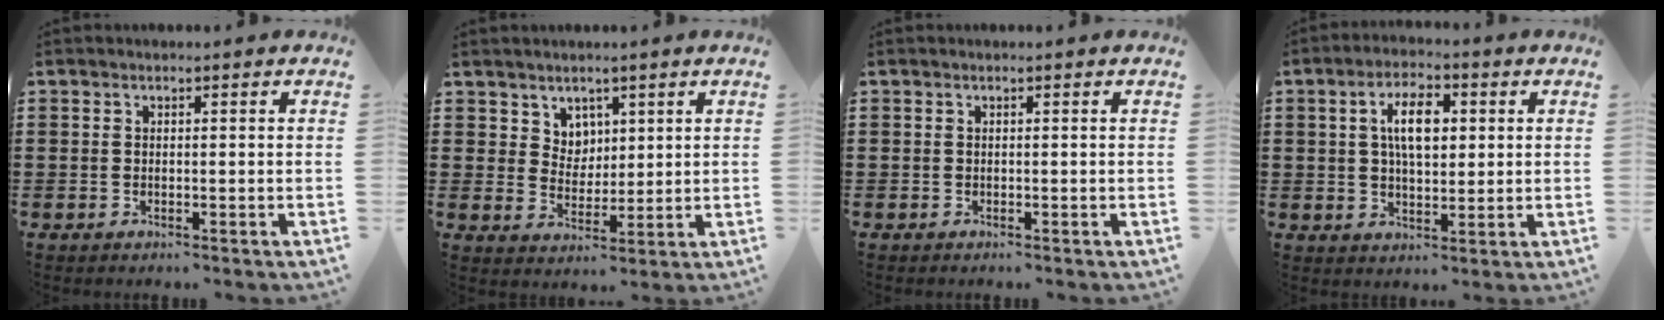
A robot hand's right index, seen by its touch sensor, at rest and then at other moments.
{"total": 4.4, "force": [2.8, 3.4, 0.3], "torque": [-0.024, 0.007, 0.053]}
{"total": 0.0}
{"total": 6.6, "force": [1.5, 3.1, 5.6], "torque": [-0.101, 0.006, 0.020]}